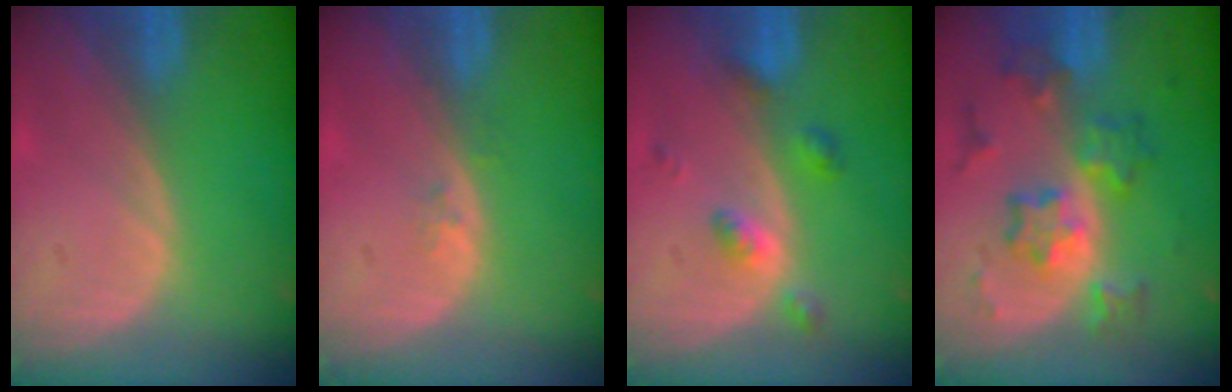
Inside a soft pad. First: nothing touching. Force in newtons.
{"total": 1.1, "press": 0.8, "slide": 0.7}
{"total": 4.2, "press": 4.0, "slide": 1.3}
{"total": 8.3, "press": 8.3, "slide": 0.6}